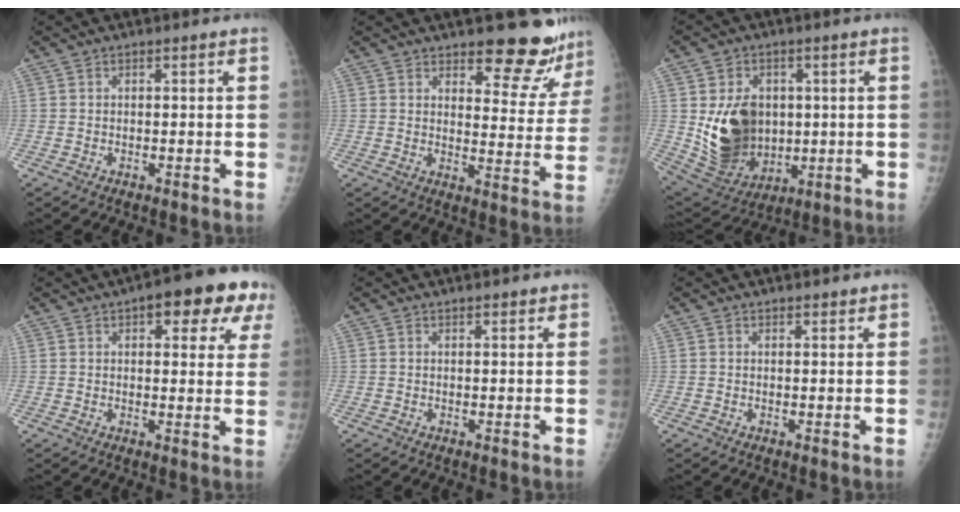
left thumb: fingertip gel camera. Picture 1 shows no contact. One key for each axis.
{"total": 12.2, "fx": 10.9, "fy": 3.7, "fz": 3.8, "tx": -0.005, "ty": -0.092, "tz": 0.129}
{"total": 15.3, "fx": 1.1, "fy": 11.6, "fz": 9.8, "tx": -0.130, "ty": -0.021, "tz": 0.046}
{"total": 12.5, "fx": 6.2, "fy": 5.0, "fz": 9.6, "tx": -0.073, "ty": -0.007, "tz": 0.068}
{"total": 1.3, "fx": 1.0, "fy": 0.5, "fz": 0.6, "tx": -0.006, "ty": -0.003, "tz": 0.012}
{"total": 1.1, "fx": 1.0, "fy": 0.5, "fz": 0.3, "tx": 0.002, "ty": -0.006, "tz": 0.013}